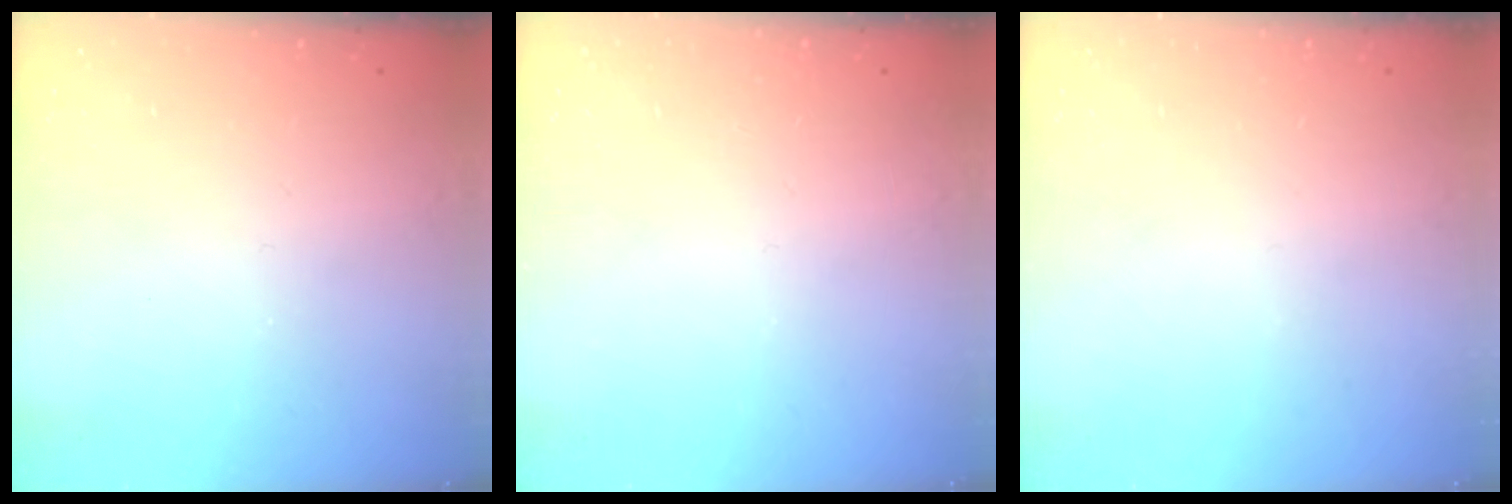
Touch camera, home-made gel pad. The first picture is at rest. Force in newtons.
{"total": 0.0}
{"total": 0.0}